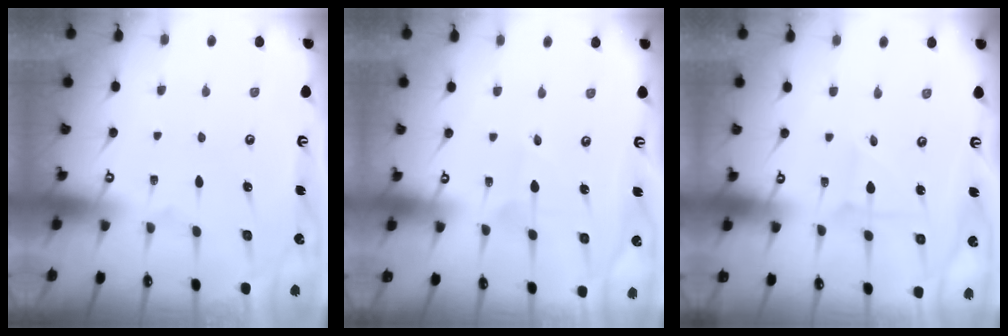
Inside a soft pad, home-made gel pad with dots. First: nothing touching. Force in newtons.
{"total": 3.0, "press": 2.9, "slide": 0.3}
{"total": 2.2, "press": 2.2, "slide": 0.2}